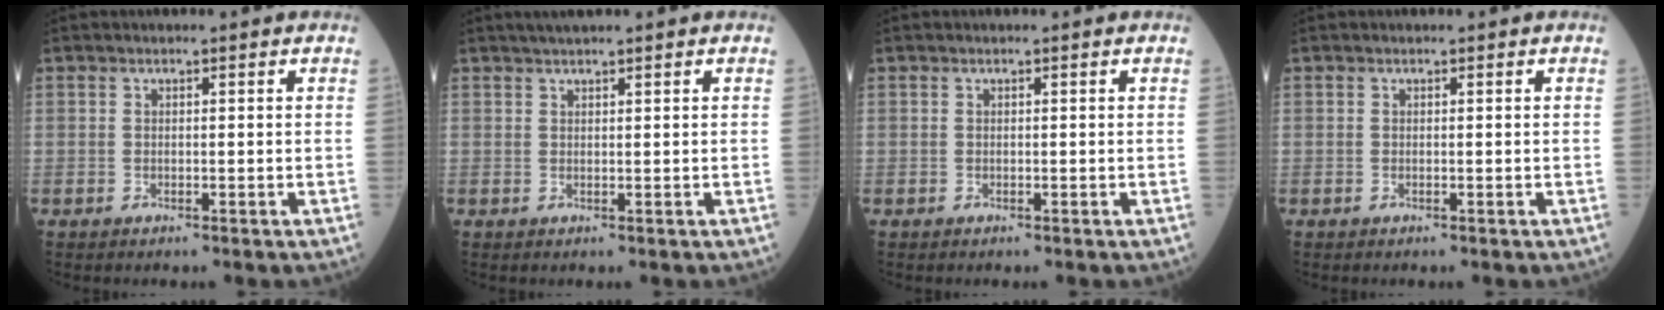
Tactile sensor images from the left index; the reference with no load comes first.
{"total": 3.0, "force": [2.5, -0.1, 1.7], "torque": [-0.023, 0.023, 0.042]}
{"total": 0.0}
{"total": 0.0}